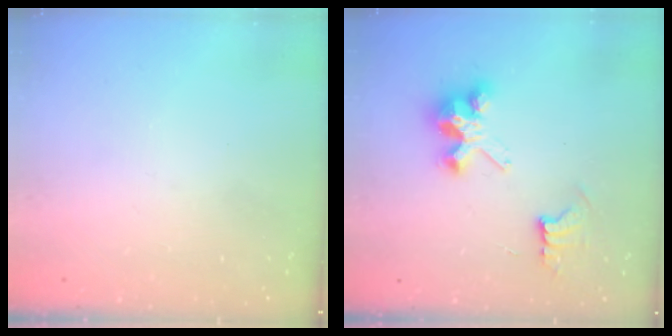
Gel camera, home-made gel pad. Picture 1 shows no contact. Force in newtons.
{"total": 9.8, "press": 9.8, "slide": 0.8}